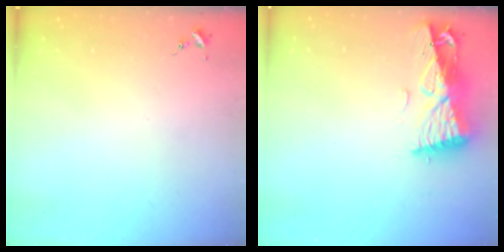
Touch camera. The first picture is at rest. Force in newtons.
{"total": 10.7, "press": 10.6, "slide": 1.5}